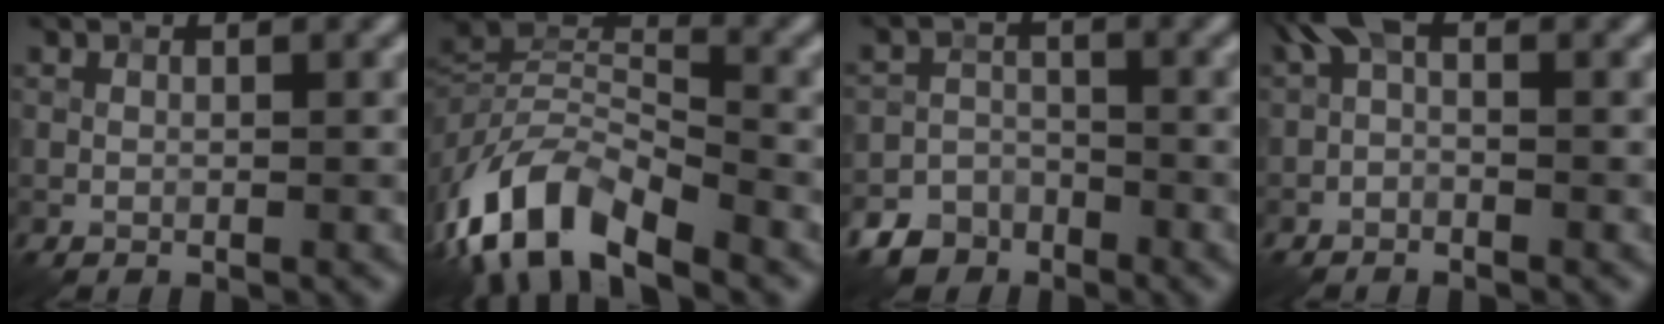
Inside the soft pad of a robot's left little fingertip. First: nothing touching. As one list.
[{"total": 10.5, "force": [-6.6, 4.8, 6.7], "torque": [-0.132, -0.001, -0.139]}, {"total": 5.3, "force": [-4.2, 3.1, 0.6], "torque": [0.003, -0.004, -0.068]}, {"total": 1.9, "force": [-0.3, 0.8, 1.7], "torque": [-0.033, 0.010, -0.013]}]